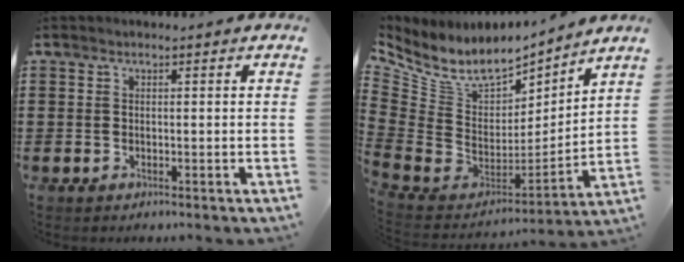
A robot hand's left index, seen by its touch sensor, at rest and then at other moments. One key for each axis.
{"total": 8.0, "fx": 5.4, "fy": 4.5, "fz": 3.8, "tx": -0.113, "ty": -0.044, "tz": 0.097}